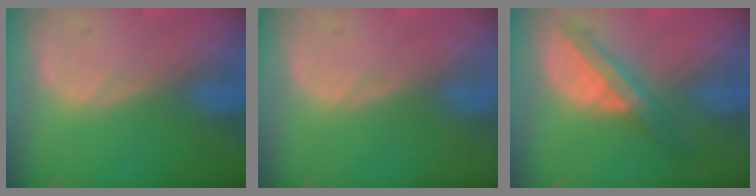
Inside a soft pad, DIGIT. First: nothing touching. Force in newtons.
{"total": 0.0}
{"total": 5.7, "press": 5.6, "slide": 1.3}